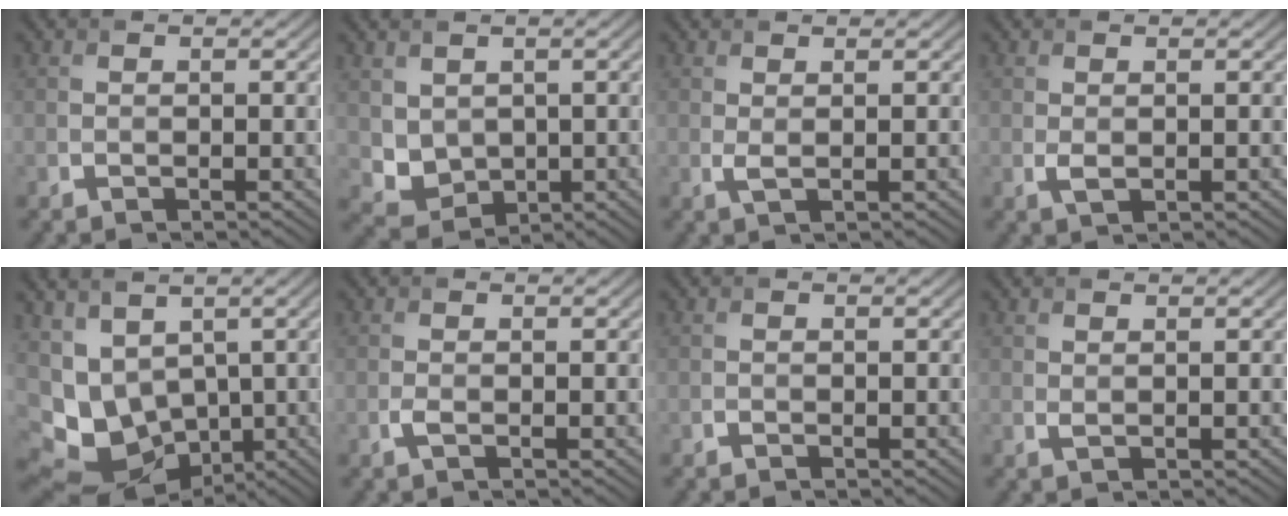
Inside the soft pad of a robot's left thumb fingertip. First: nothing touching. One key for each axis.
{"total": 3.9, "fx": 1.3, "fy": 3.2, "fz": 1.7, "tx": -0.054, "ty": -0.015, "tz": 0.033}
{"total": 1.2, "fx": 0.6, "fy": 0.2, "fz": 1.0, "tx": -0.026, "ty": 0.000, "tz": 0.011}
{"total": 1.1, "fx": 0.1, "fy": 0.6, "fz": 0.9, "tx": -0.023, "ty": -0.003, "tz": 0.004}
{"total": 10.0, "fx": 0.3, "fy": 7.6, "fz": 6.4, "tx": -0.144, "ty": -0.019, "tz": 0.033}
{"total": 0.9, "fx": -0.3, "fy": 0.3, "fz": 0.8, "tx": -0.020, "ty": -0.002, "tz": -0.007}
{"total": 0.0}
{"total": 0.7, "fx": 0.5, "fy": 0.2, "fz": 0.4, "tx": -0.012, "ty": -0.001, "tz": 0.012}